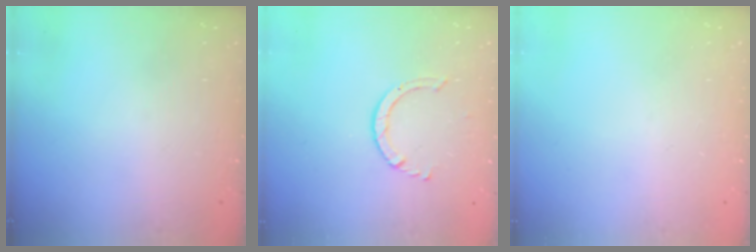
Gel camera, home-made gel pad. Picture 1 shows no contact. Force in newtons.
{"total": 4.4, "press": 4.3, "slide": 0.4}
{"total": 0.0}